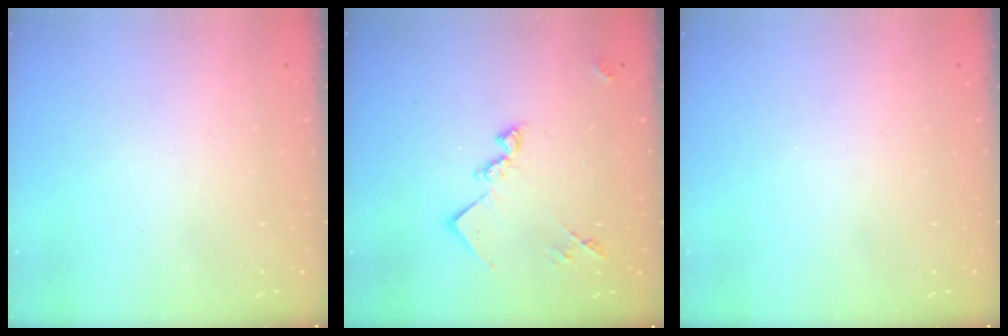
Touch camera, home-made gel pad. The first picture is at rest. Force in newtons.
{"total": 12.5, "press": 12.5, "slide": 0.6}
{"total": 0.0}